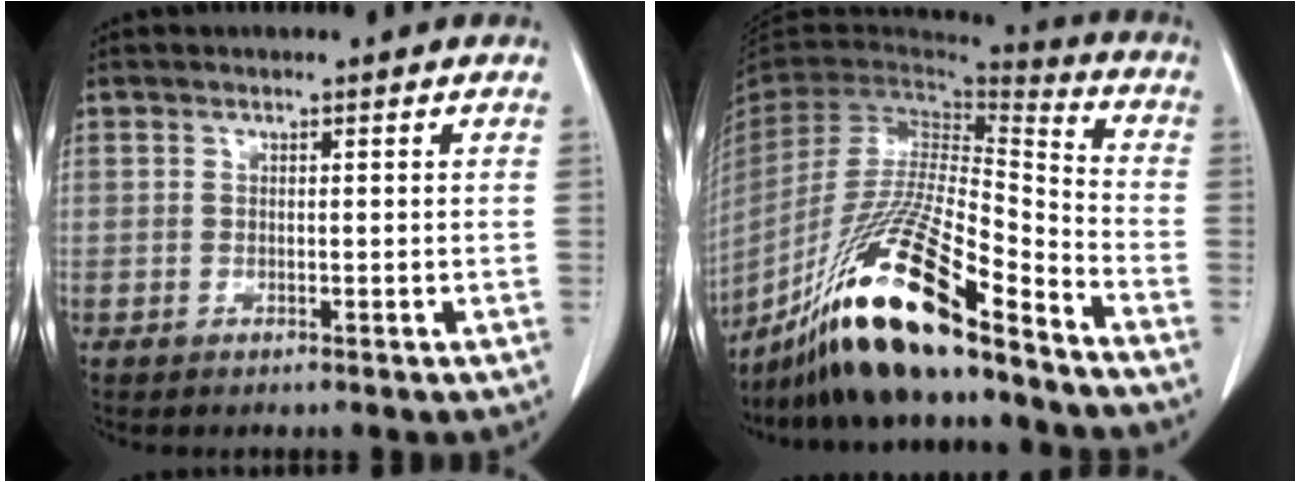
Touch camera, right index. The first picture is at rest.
{"total": 22.4, "force": [-16.2, 2.1, 15.4], "torque": [-0.303, -0.039, -0.296]}